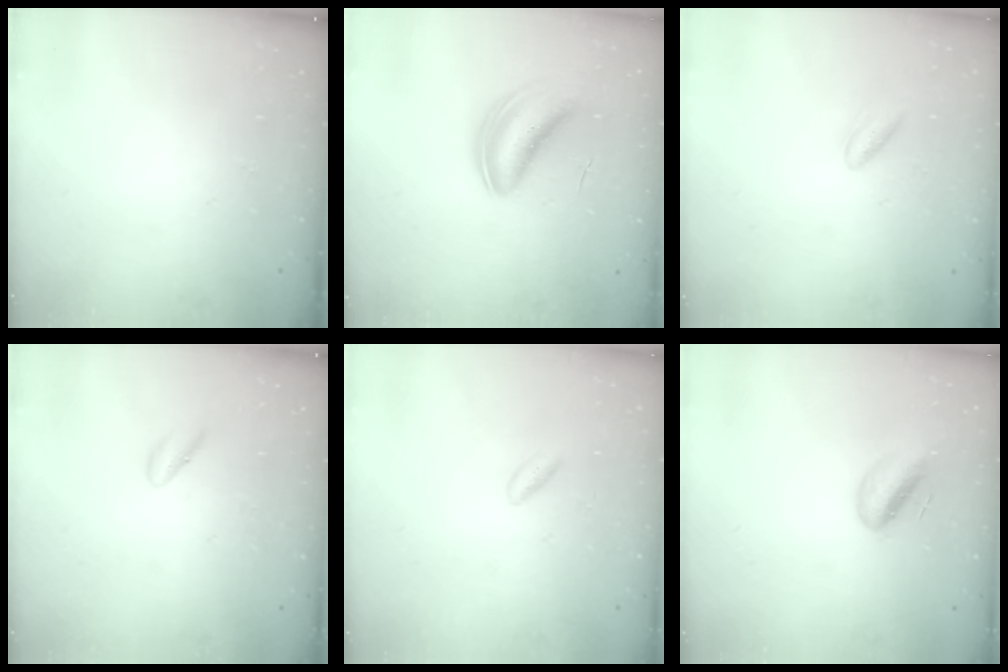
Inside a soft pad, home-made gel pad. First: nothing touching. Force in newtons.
{"total": 6.4, "press": 6.1, "slide": 2.0}
{"total": 3.7, "press": 3.6, "slide": 0.9}
{"total": 2.1, "press": 2.0, "slide": 0.7}
{"total": 2.2, "press": 1.9, "slide": 1.2}
{"total": 6.1, "press": 5.7, "slide": 2.2}